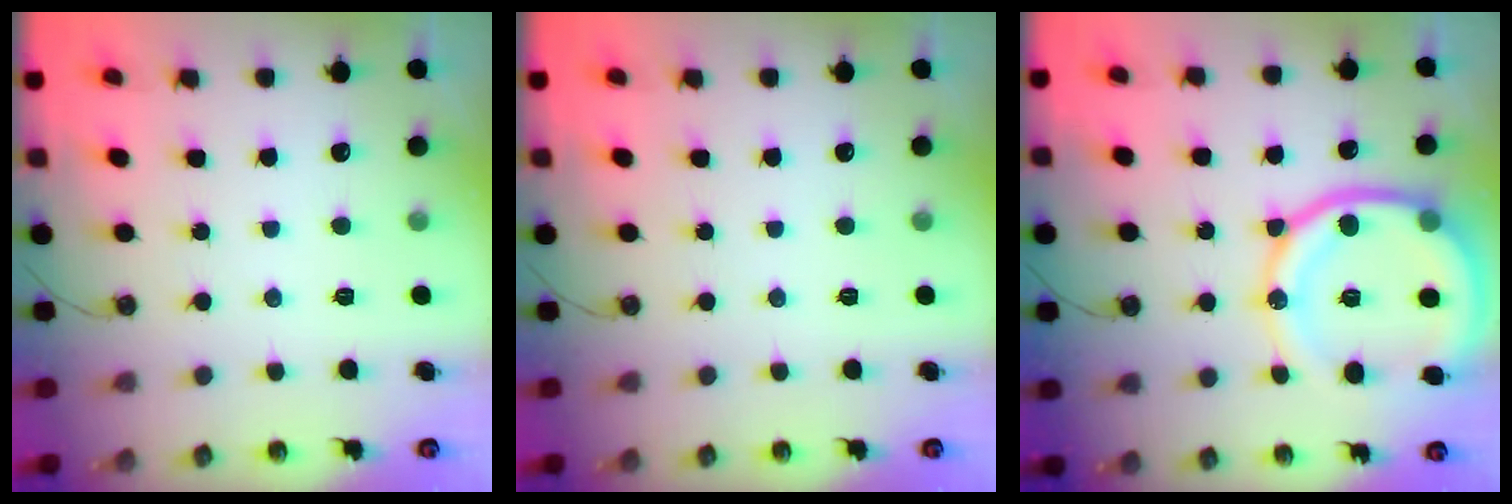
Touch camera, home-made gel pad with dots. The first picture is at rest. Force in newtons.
{"total": 0.0}
{"total": 19.2, "press": 19.1, "slide": 1.9}